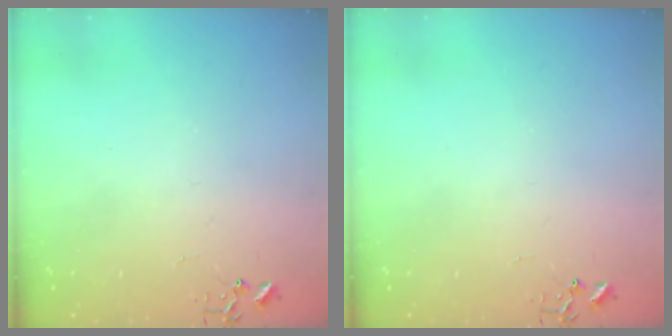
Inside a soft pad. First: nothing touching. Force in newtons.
{"total": 0.0}